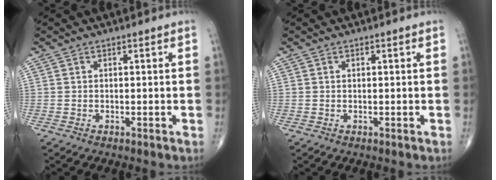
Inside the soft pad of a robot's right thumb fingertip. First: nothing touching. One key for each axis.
{"total": 0.0}